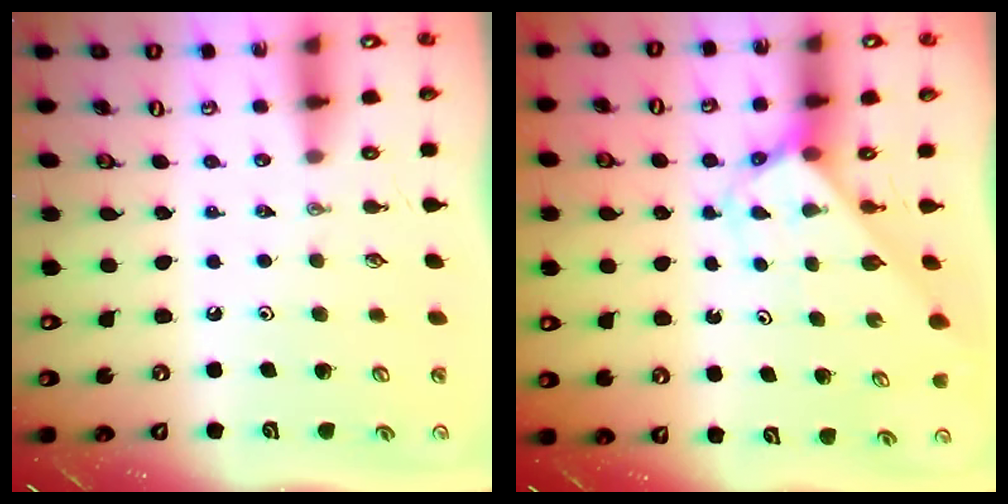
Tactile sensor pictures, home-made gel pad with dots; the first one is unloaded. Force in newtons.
{"total": 3.0, "press": 3.0, "slide": 0.1}